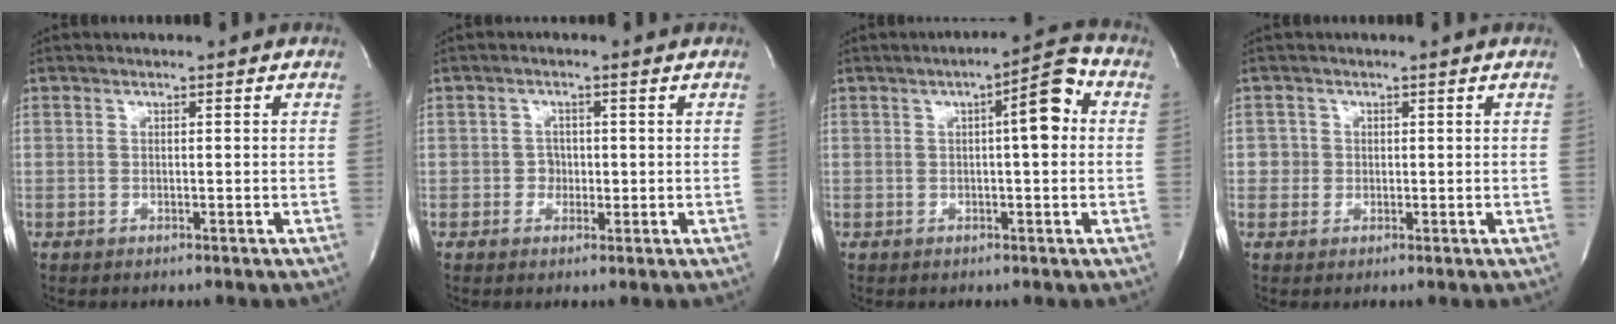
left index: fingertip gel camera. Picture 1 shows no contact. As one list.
[{"total": 1.9, "force": [-0.4, 1.7, 0.7], "torque": [-0.007, 0.001, -0.007]}, {"total": 6.4, "force": [0.9, 1.1, 6.2], "torque": [-0.086, 0.017, 0.005]}, {"total": 1.7, "force": [0.1, 1.7, -0.1], "torque": [0.016, -0.001, -0.003]}]